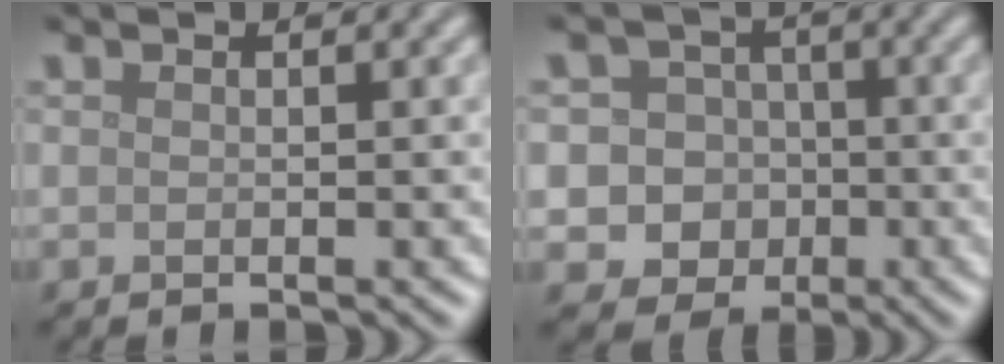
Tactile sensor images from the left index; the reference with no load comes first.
{"total": 6.5, "force": [-1.3, 6.1, 1.9], "torque": [-0.017, 0.014, -0.051]}